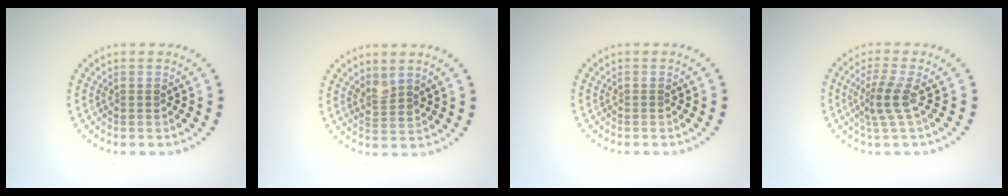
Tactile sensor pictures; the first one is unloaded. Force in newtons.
{"total": 1.8, "press": 1.5, "slide": 1.1}
{"total": 0.0}
{"total": 2.6, "press": 1.8, "slide": 1.9}